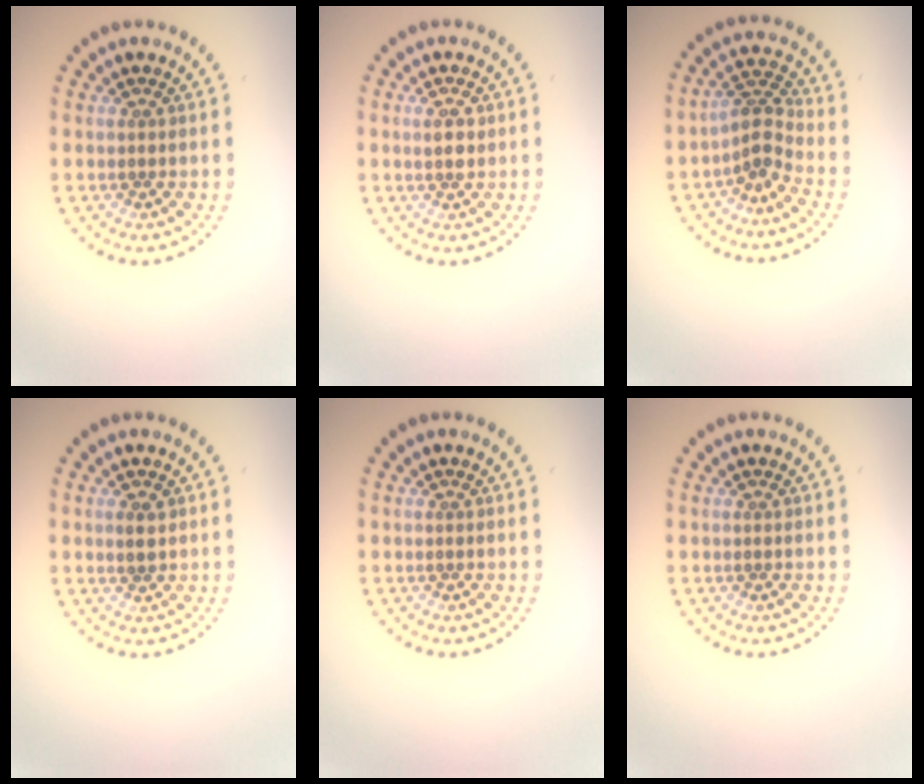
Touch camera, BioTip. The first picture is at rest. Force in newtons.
{"total": 1.6, "press": 1.6, "slide": 0.3}
{"total": 2.6, "press": 1.9, "slide": 1.8}
{"total": 1.3, "press": 1.2, "slide": 0.5}
{"total": 0.0}
{"total": 0.0}